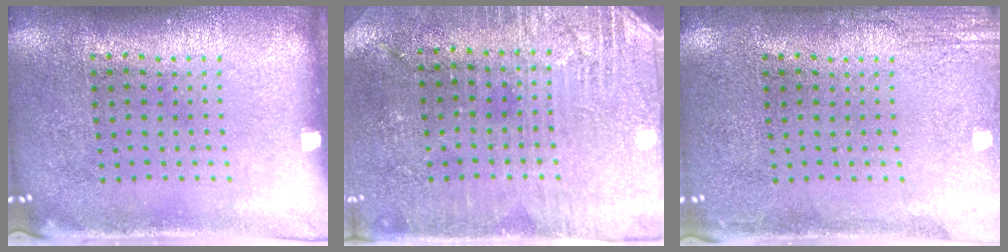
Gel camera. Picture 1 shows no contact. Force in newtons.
{"total": 2.8, "press": 2.7, "slide": 0.8}
{"total": 1.9, "press": 1.9, "slide": 0.2}